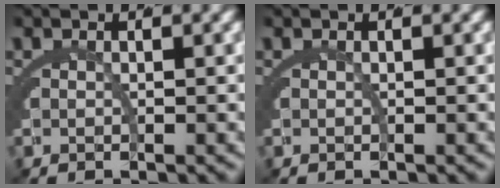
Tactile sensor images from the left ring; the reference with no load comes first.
{"total": 0.0}